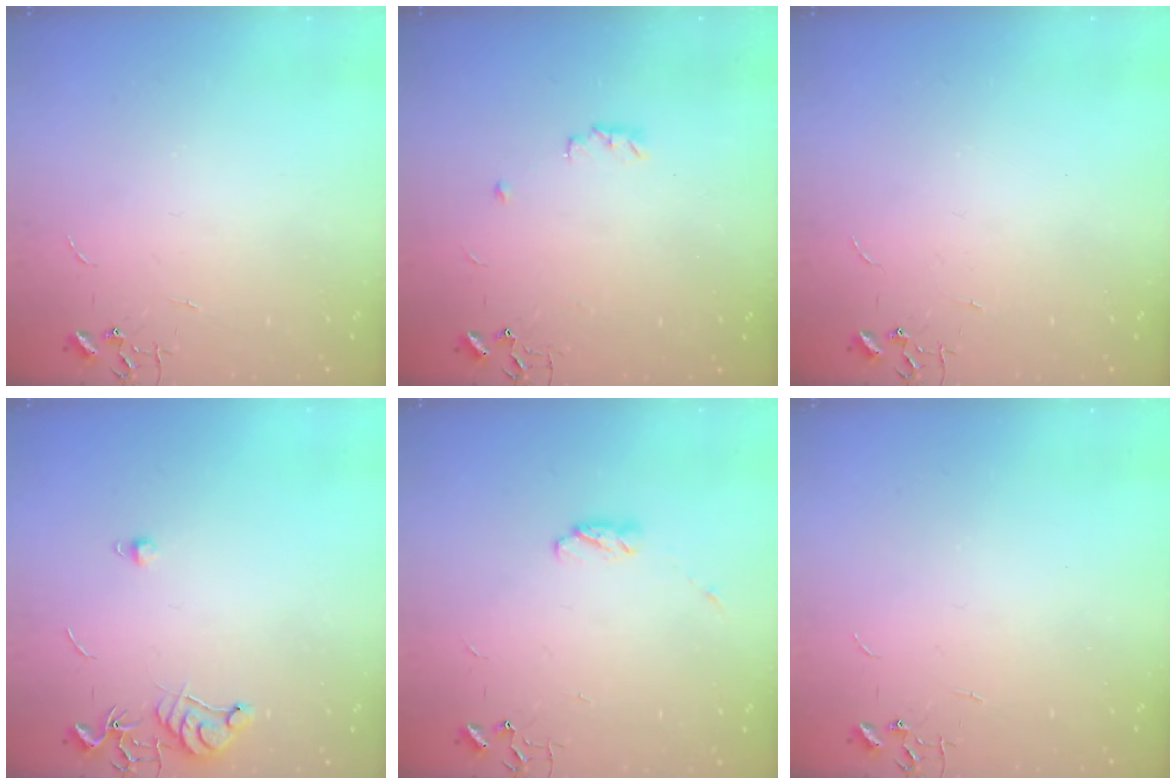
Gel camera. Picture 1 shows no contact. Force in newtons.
{"total": 4.2, "press": 4.1, "slide": 0.9}
{"total": 0.0}
{"total": 7.0, "press": 6.9, "slide": 0.7}
{"total": 4.2, "press": 4.2, "slide": 0.7}
{"total": 0.0}